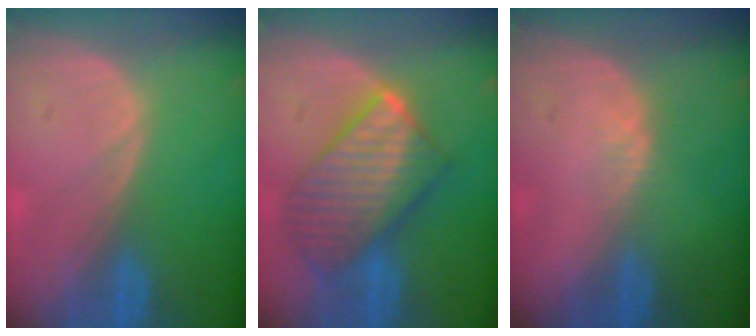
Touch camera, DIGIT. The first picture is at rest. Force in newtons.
{"total": 10.2, "press": 10.1, "slide": 0.8}
{"total": 1.2, "press": 0.9, "slide": 0.8}